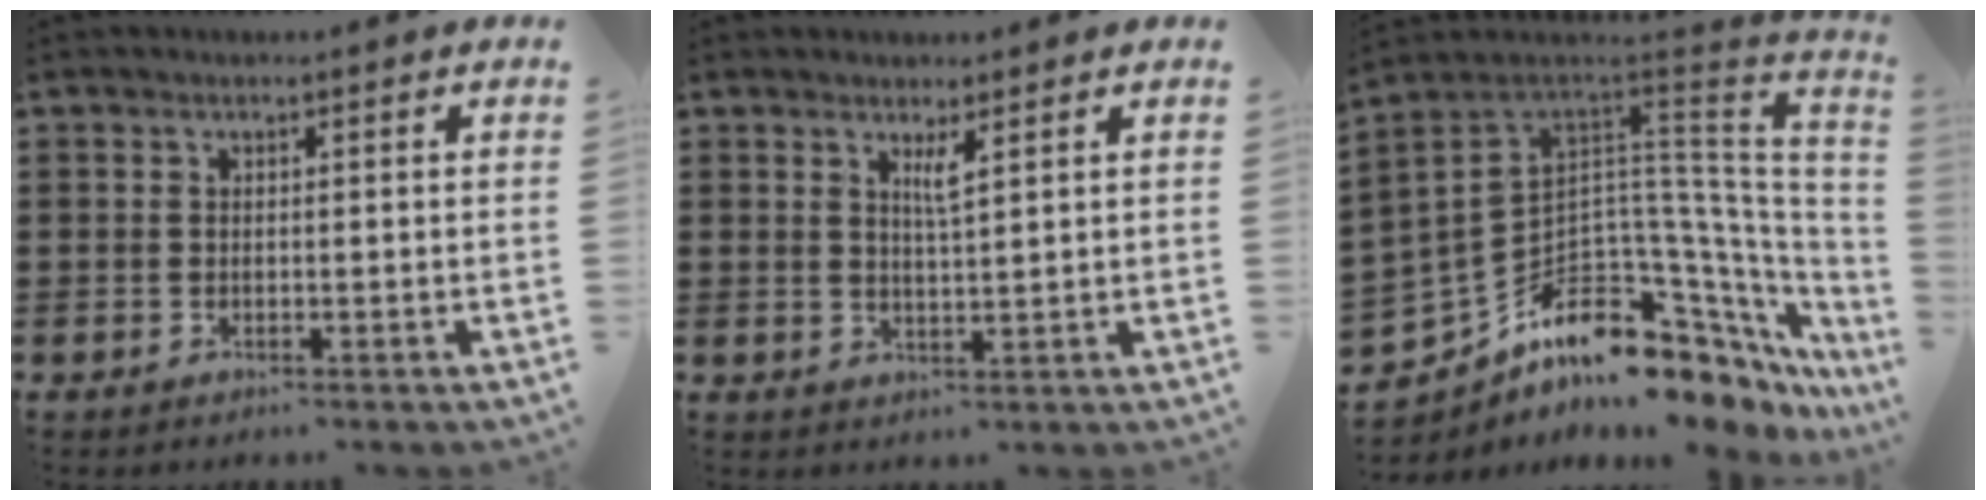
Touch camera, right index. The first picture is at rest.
{"total": 2.2, "force": [1.4, 0.0, 1.7], "torque": [-0.029, -0.005, 0.022]}
{"total": 10.8, "force": [-7.2, 5.0, 6.2], "torque": [-0.142, -0.015, -0.138]}